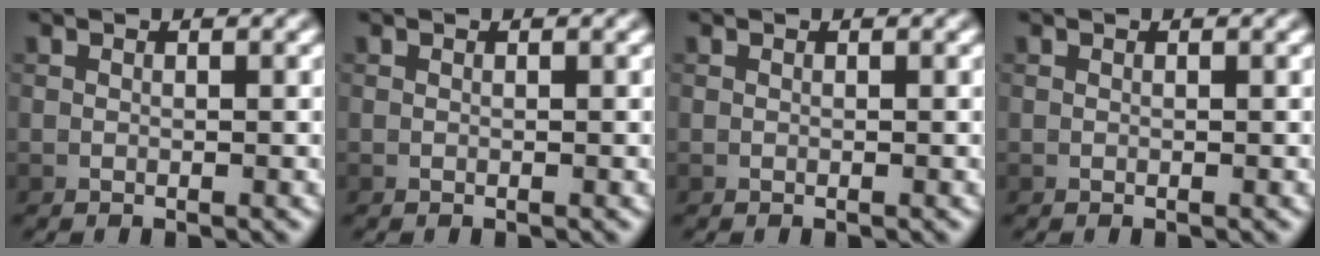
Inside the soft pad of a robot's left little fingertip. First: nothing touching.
{"total": 0.0}
{"total": 0.0}
{"total": 0.0}